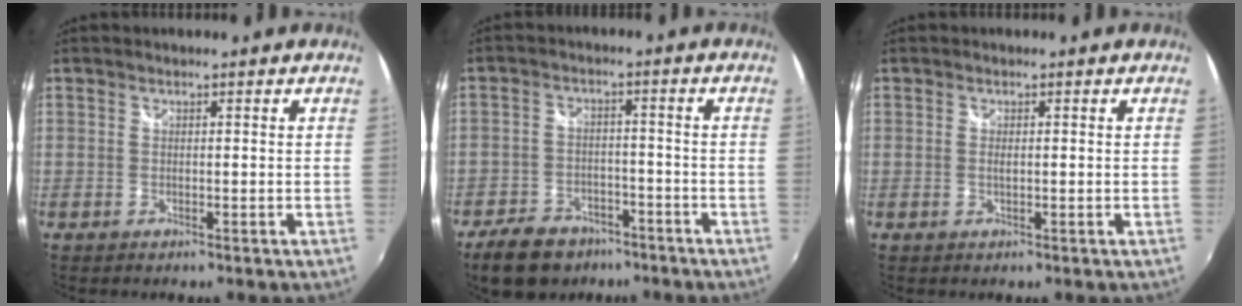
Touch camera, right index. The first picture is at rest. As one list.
[{"total": 11.9, "force": [-8.4, 7.0, 4.7], "torque": [-0.131, 0.009, -0.126]}, {"total": 0.7, "force": [0.0, 0.2, 0.7], "torque": [-0.014, 0.000, -0.001]}]